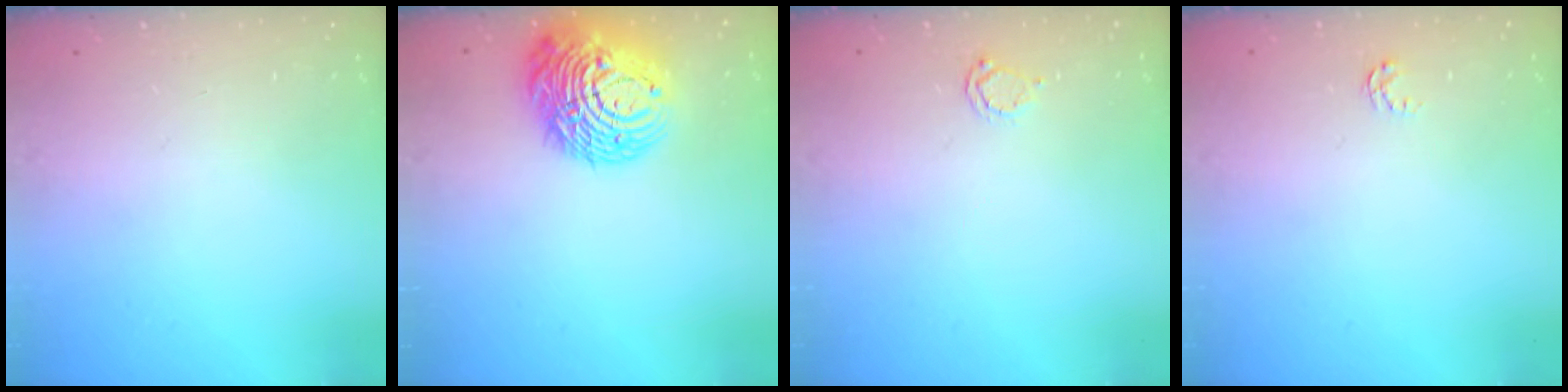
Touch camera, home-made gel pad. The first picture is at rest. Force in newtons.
{"total": 16.5, "press": 16.4, "slide": 1.6}
{"total": 2.4, "press": 2.4, "slide": 0.2}
{"total": 2.6, "press": 2.6, "slide": 0.3}